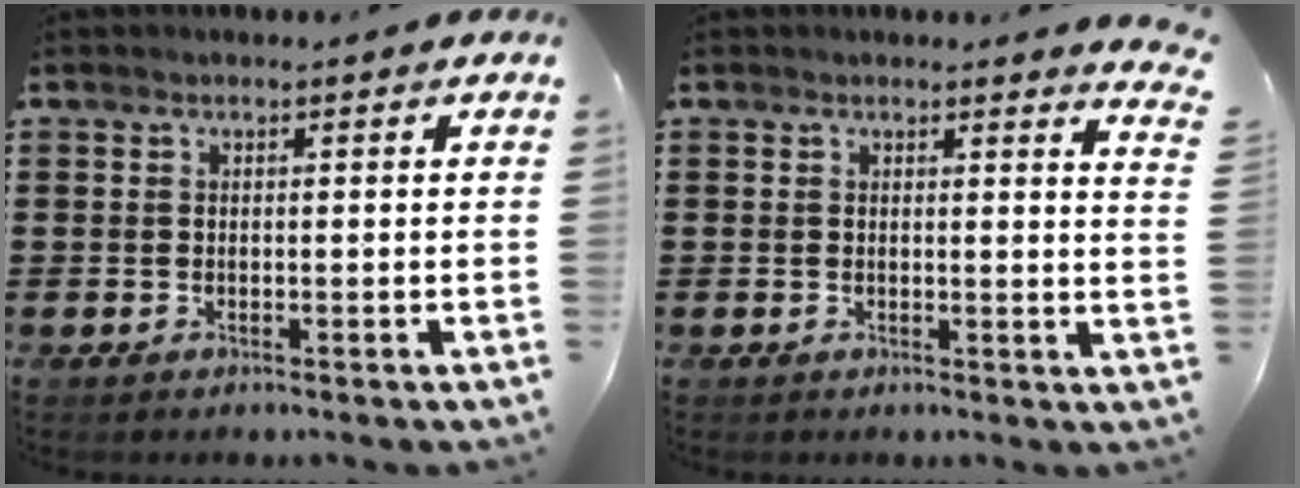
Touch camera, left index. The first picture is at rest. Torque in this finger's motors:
{"motor_torque": [0.06, 0.28, -0.17, -0.08]}